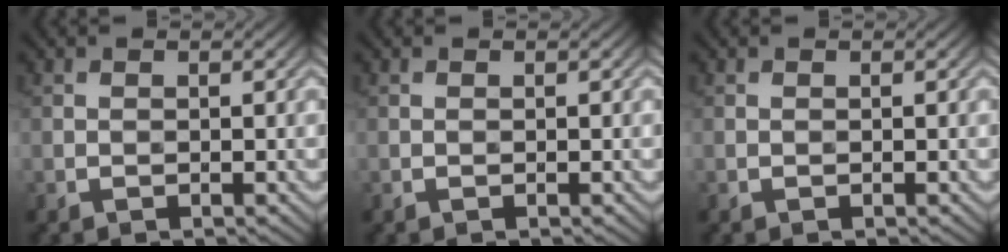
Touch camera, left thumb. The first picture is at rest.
{"total": 0.0}
{"total": 0.0}